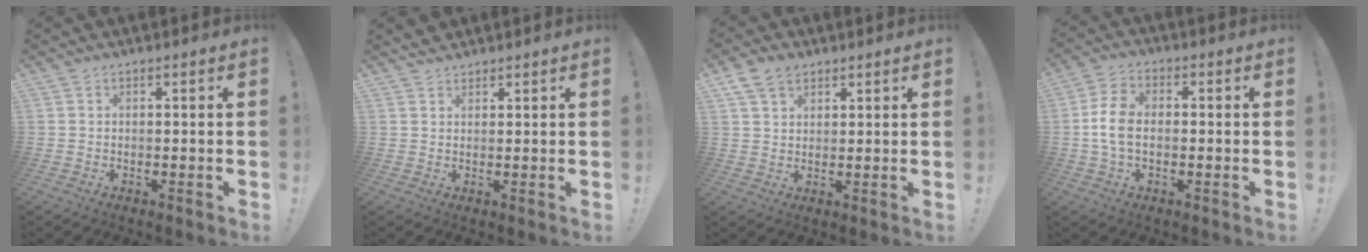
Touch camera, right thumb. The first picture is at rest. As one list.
[{"total": 2.1, "force": [1.8, 0.9, 0.3], "torque": [-0.007, -0.010, 0.036]}, {"total": 6.7, "force": [4.1, 4.5, 2.9], "torque": [-0.056, -0.008, 0.081]}, {"total": 8.6, "force": [-0.9, 5.4, 6.6], "torque": [-0.135, 0.003, -0.016]}]